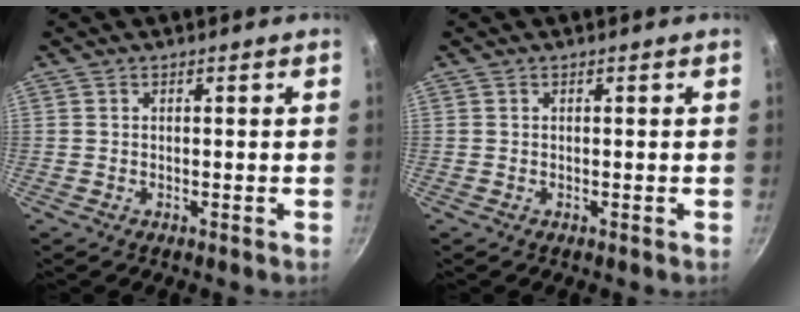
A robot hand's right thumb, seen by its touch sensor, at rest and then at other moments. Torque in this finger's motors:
{"motor_torque": [0.00, 0.00, 0.00, 0.00, 0.00]}